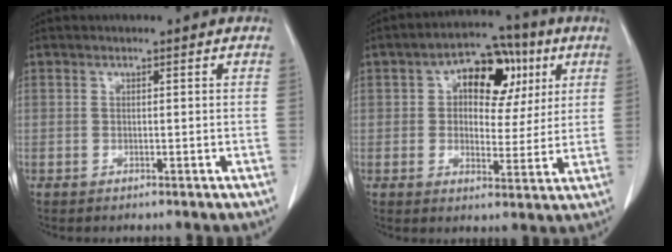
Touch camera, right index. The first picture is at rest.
{"total": 12.3, "force": [4.0, 7.1, 9.2], "torque": [-0.137, 0.038, 0.063]}